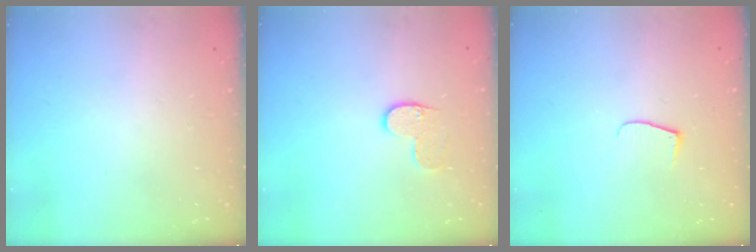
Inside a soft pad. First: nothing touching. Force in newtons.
{"total": 6.7, "press": 6.7, "slide": 0.1}
{"total": 6.3, "press": 6.2, "slide": 0.8}